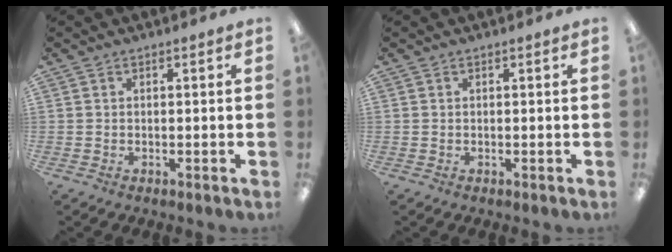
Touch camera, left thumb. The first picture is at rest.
{"total": 0.0}